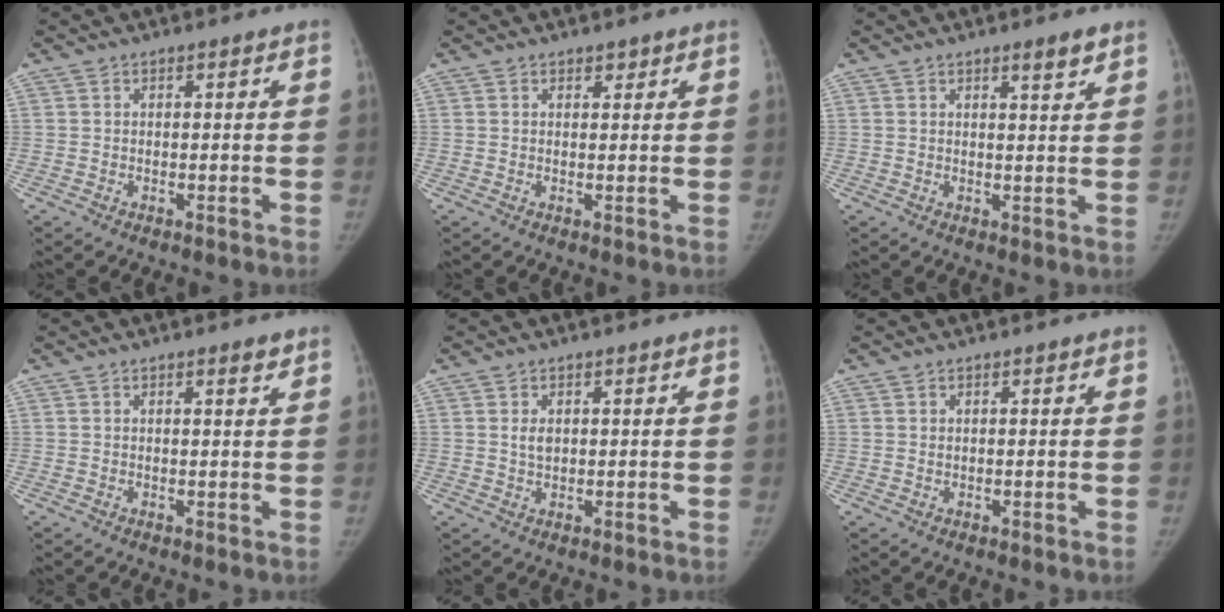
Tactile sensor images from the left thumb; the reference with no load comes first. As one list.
[{"total": 0.9, "force": [0.7, 0.5, 0.2], "torque": [0.005, -0.005, 0.008]}, {"total": 2.7, "force": [2.0, 0.2, 1.8], "torque": [-0.024, -0.015, 0.031]}, {"total": 1.4, "force": [1.1, 0.2, 0.9], "torque": [-0.011, -0.008, 0.017]}, {"total": 2.1, "force": [0.5, 1.3, 1.5], "torque": [-0.022, -0.004, 0.012]}, {"total": 0.0}]